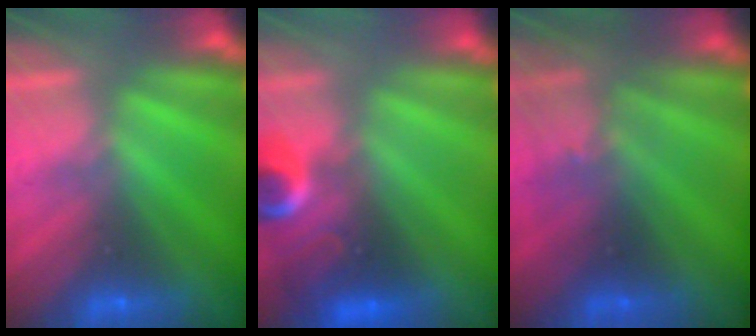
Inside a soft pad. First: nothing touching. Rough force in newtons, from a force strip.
{"total": 5.9}
{"total": 2.8}